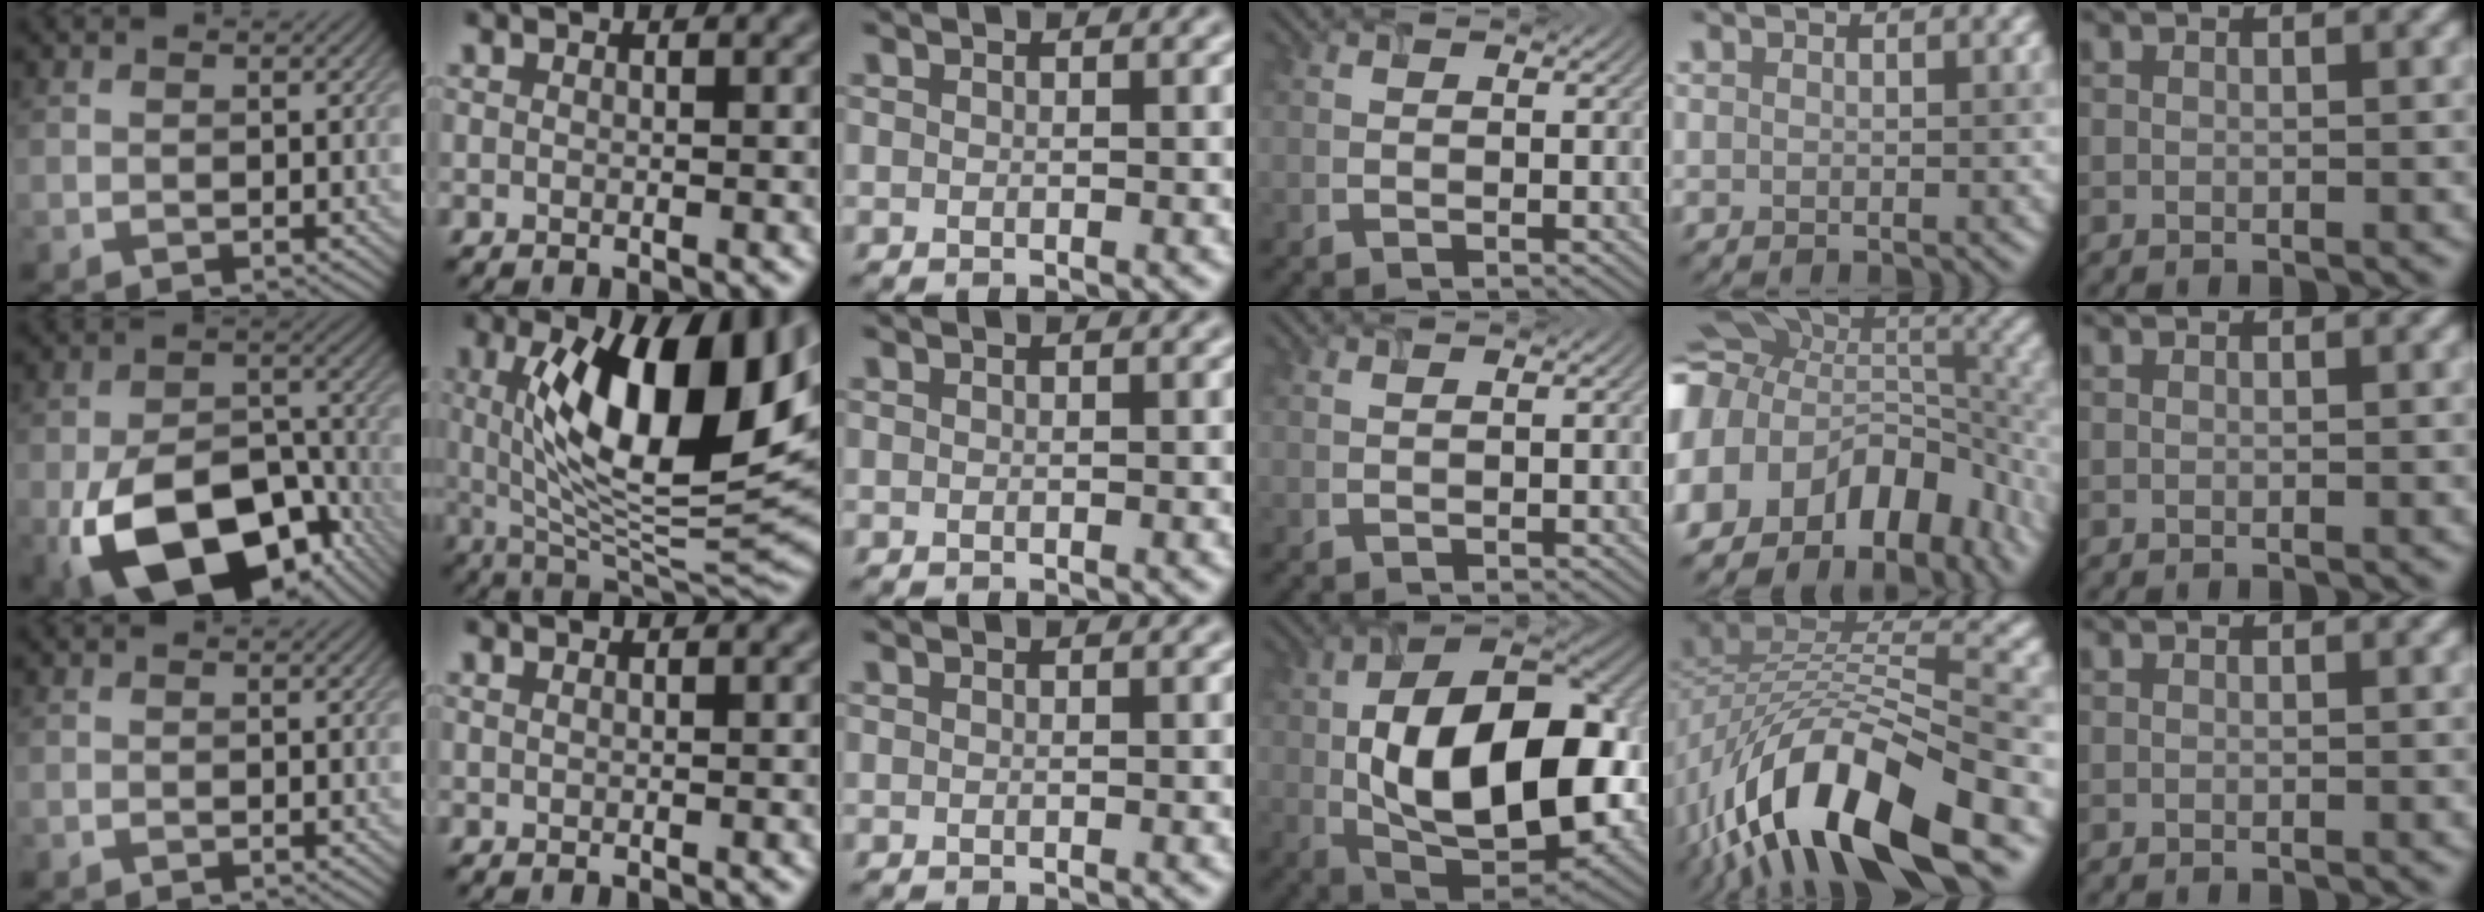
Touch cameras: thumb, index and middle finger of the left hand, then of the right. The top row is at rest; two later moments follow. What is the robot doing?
{"motion": "extract", "object": "airpods case & airpods"}